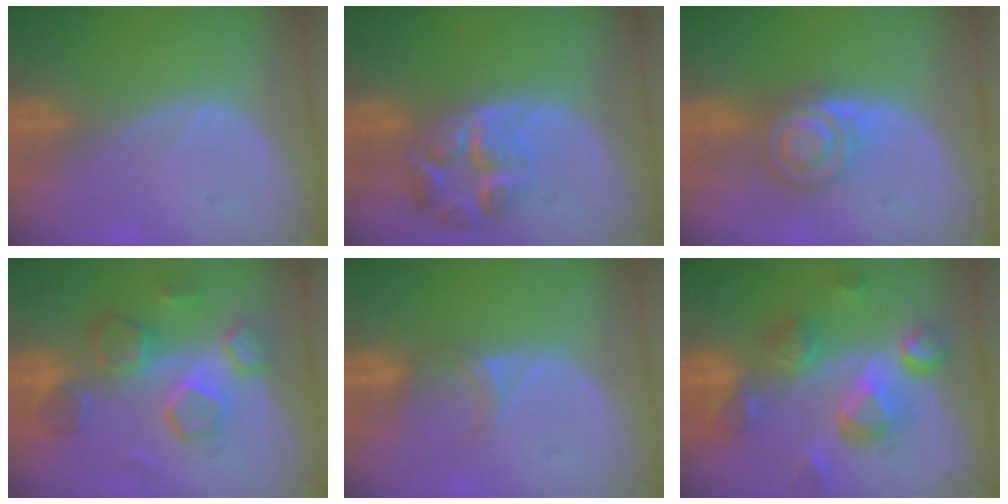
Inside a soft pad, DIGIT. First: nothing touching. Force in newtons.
{"total": 7.7, "press": 6.9, "slide": 3.4}
{"total": 6.0, "press": 5.5, "slide": 2.2}
{"total": 8.7, "press": 8.5, "slide": 2.1}
{"total": 2.9, "press": 2.5, "slide": 1.5}
{"total": 10.3, "press": 9.3, "slide": 4.6}